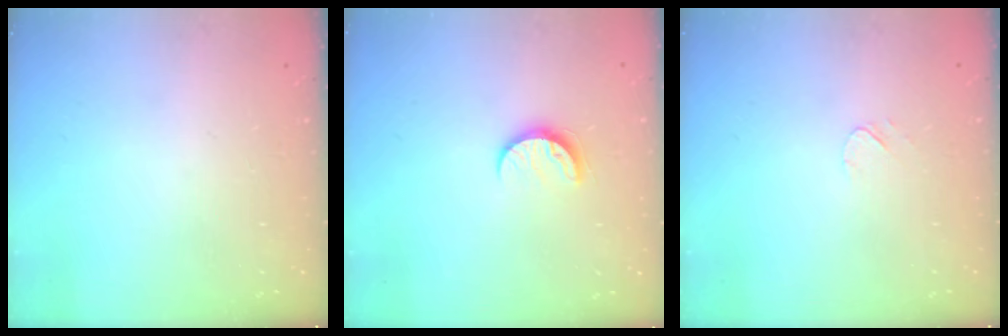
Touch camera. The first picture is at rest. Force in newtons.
{"total": 7.7, "press": 7.6, "slide": 0.6}
{"total": 3.5, "press": 3.5, "slide": 0.5}